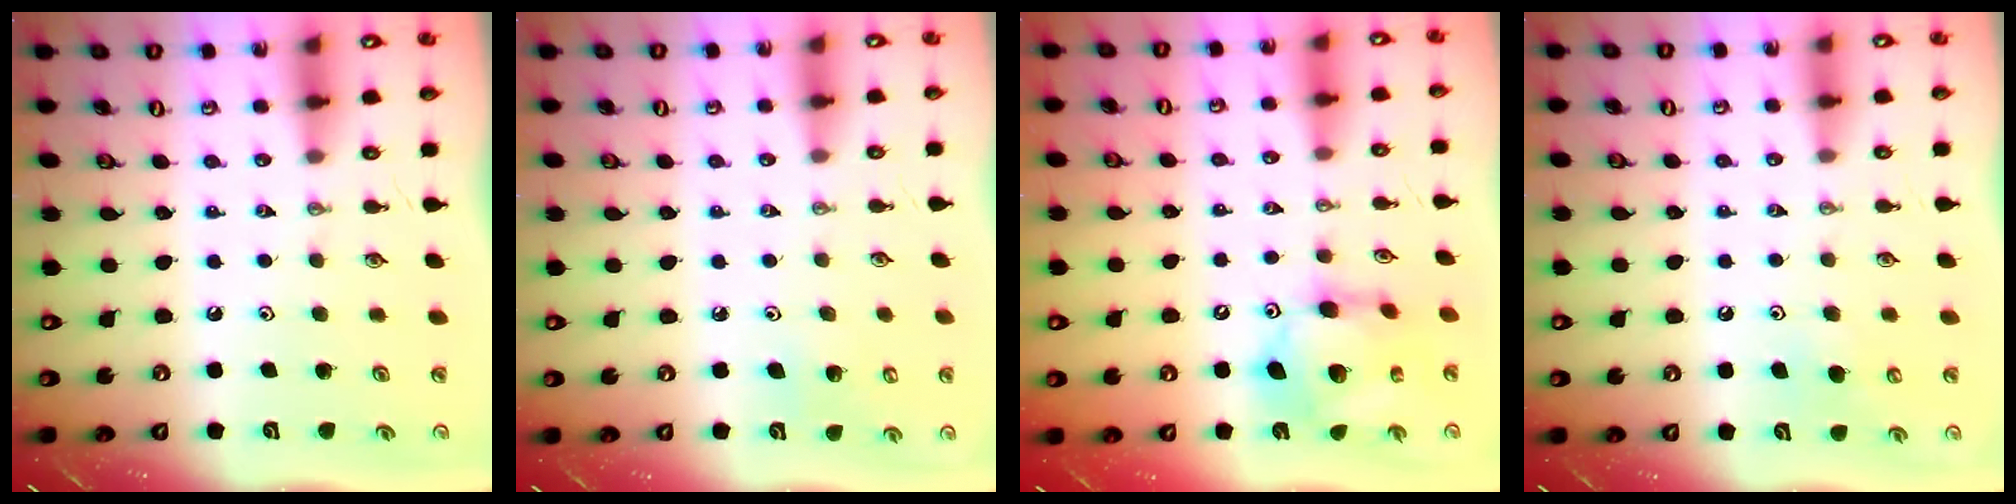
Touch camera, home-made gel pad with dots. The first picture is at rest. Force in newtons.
{"total": 5.5, "press": 5.3, "slide": 1.1}
{"total": 13.8, "press": 13.7, "slide": 1.2}
{"total": 6.5, "press": 6.4, "slide": 0.9}